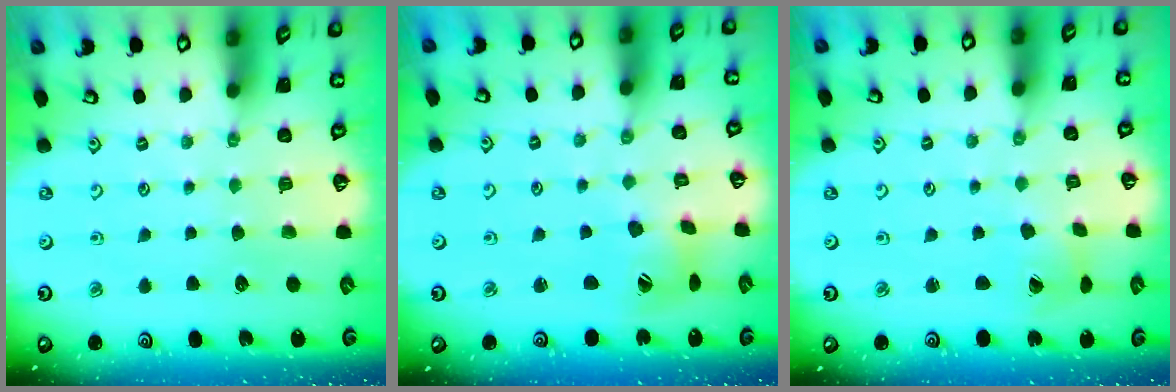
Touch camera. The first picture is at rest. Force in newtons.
{"total": 9.1, "press": 9.1, "slide": 0.9}
{"total": 2.2, "press": 2.2, "slide": 0.4}